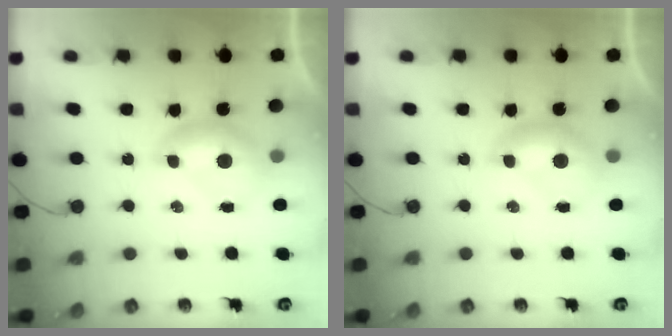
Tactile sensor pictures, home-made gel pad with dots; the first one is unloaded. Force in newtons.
{"total": 0.0}